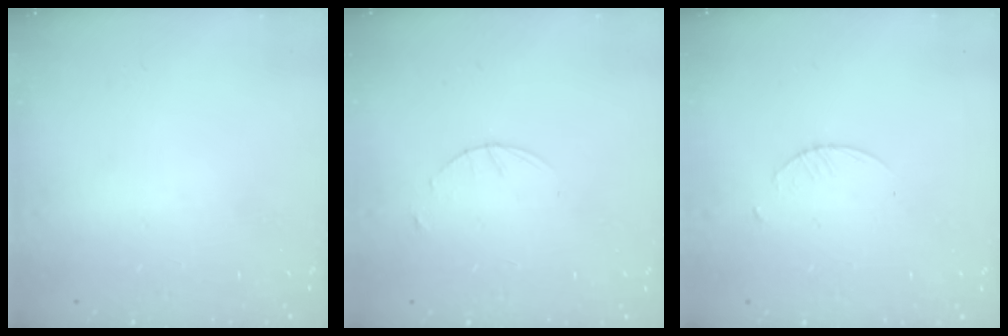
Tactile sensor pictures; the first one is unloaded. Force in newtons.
{"total": 1.6, "press": 1.6, "slide": 0.2}
{"total": 1.5, "press": 1.5, "slide": 0.2}